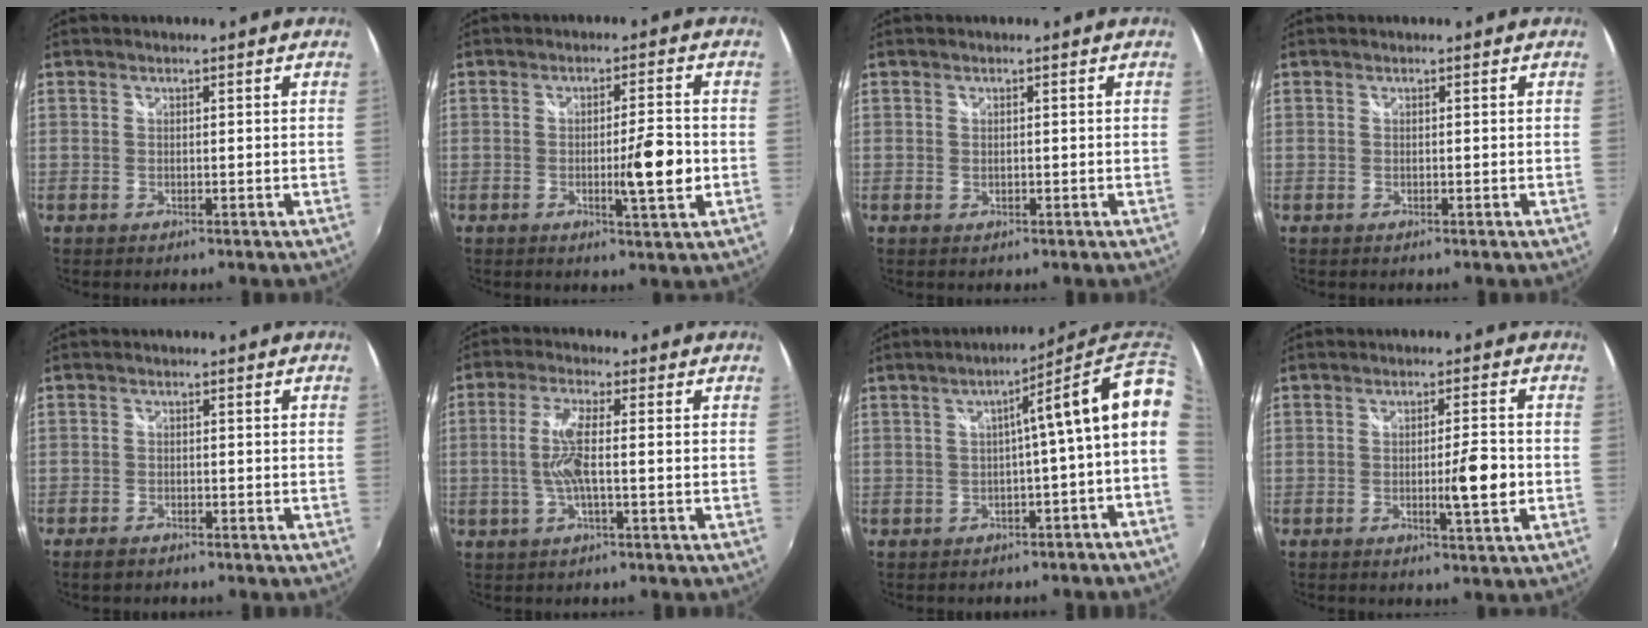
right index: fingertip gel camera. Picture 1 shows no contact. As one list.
[{"total": 6.7, "force": [-1.3, 0.3, 6.6], "torque": [-0.106, -0.006, -0.016]}, {"total": 0.0}, {"total": 0.0}, {"total": 2.3, "force": [-2.0, 1.0, 0.8], "torque": [-0.027, -0.001, -0.037]}, {"total": 6.3, "force": [-0.6, 0.7, 6.2], "torque": [-0.128, 0.004, -0.008]}, {"total": 10.4, "force": [4.0, -0.5, 9.6], "torque": [-0.125, 0.003, 0.047]}, {"total": 5.6, "force": [-1.1, 0.1, 5.5], "torque": [-0.089, -0.004, -0.014]}]